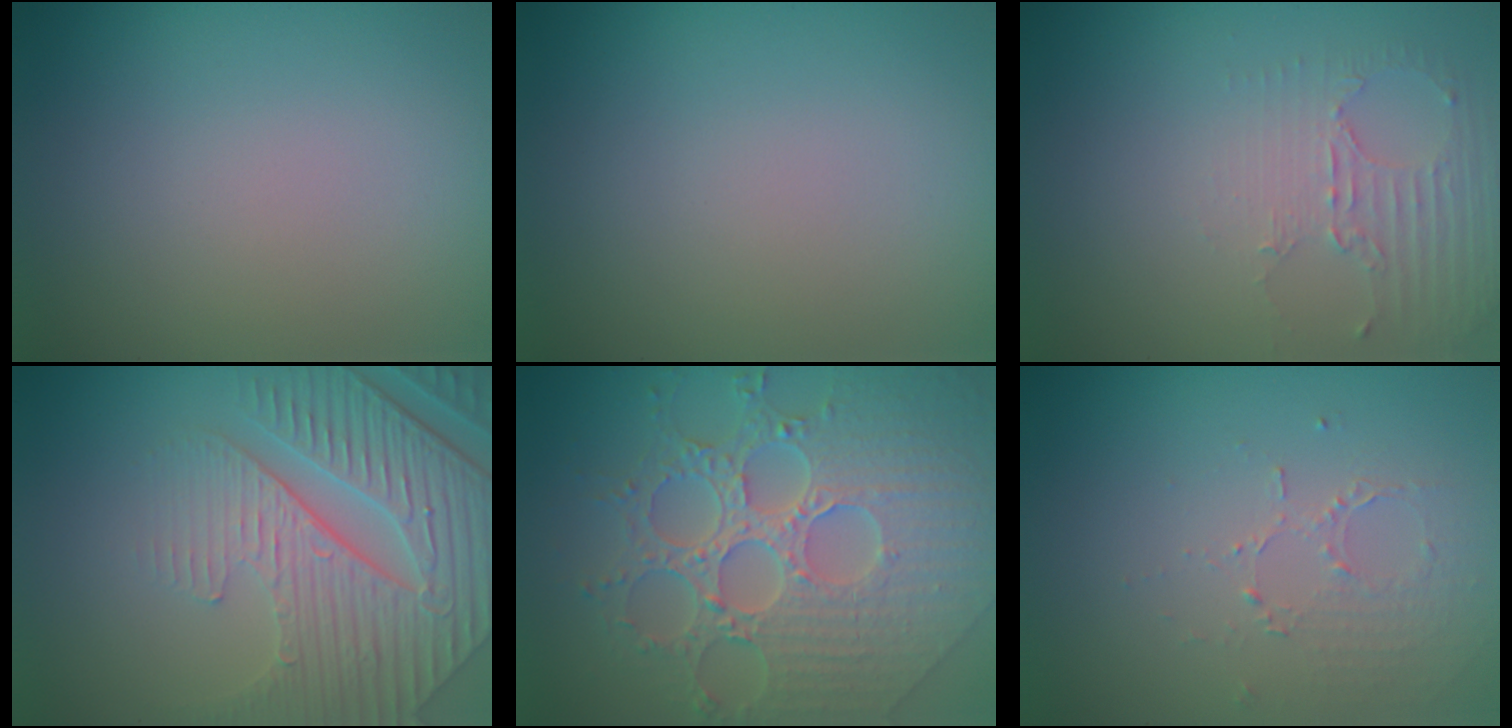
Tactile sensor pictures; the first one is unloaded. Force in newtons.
{"total": 0.0}
{"total": 2.5, "press": 1.8, "slide": 1.7}
{"total": 6.6, "press": 5.5, "slide": 3.7}
{"total": 8.7, "press": 6.3, "slide": 5.9}
{"total": 1.4, "press": 0.8, "slide": 1.2}